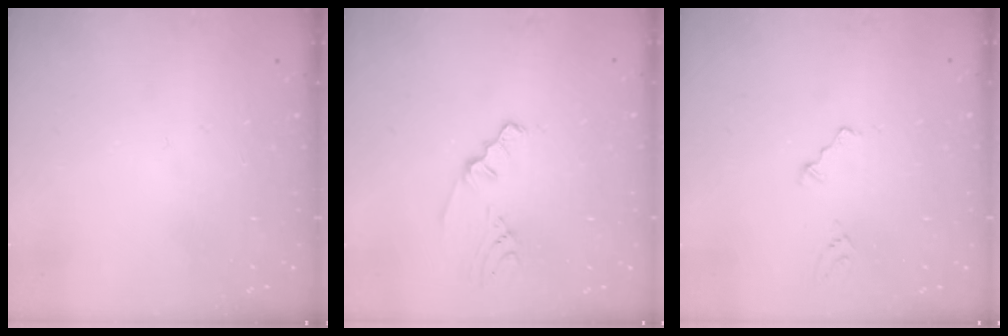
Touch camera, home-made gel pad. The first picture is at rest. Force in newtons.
{"total": 2.0, "press": 1.4, "slide": 1.4}
{"total": 2.1, "press": 1.8, "slide": 1.1}